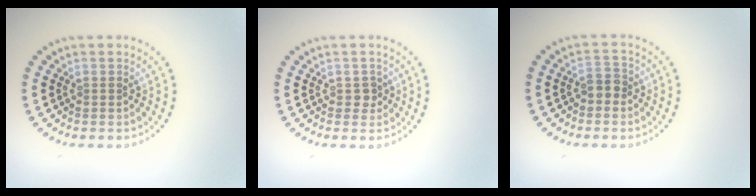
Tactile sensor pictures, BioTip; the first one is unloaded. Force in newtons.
{"total": 0.9, "press": 0.8, "slide": 0.3}
{"total": 1.4, "press": 1.2, "slide": 0.7}